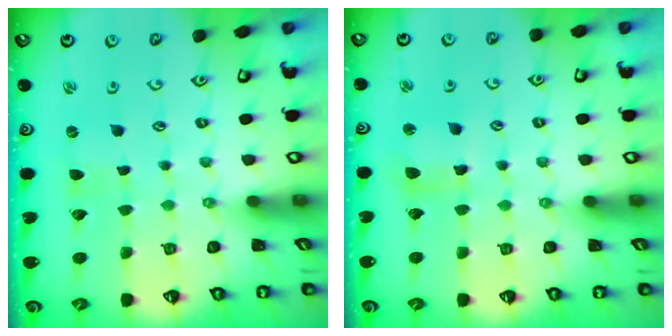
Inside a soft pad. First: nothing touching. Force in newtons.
{"total": 5.0, "press": 5.0, "slide": 0.6}